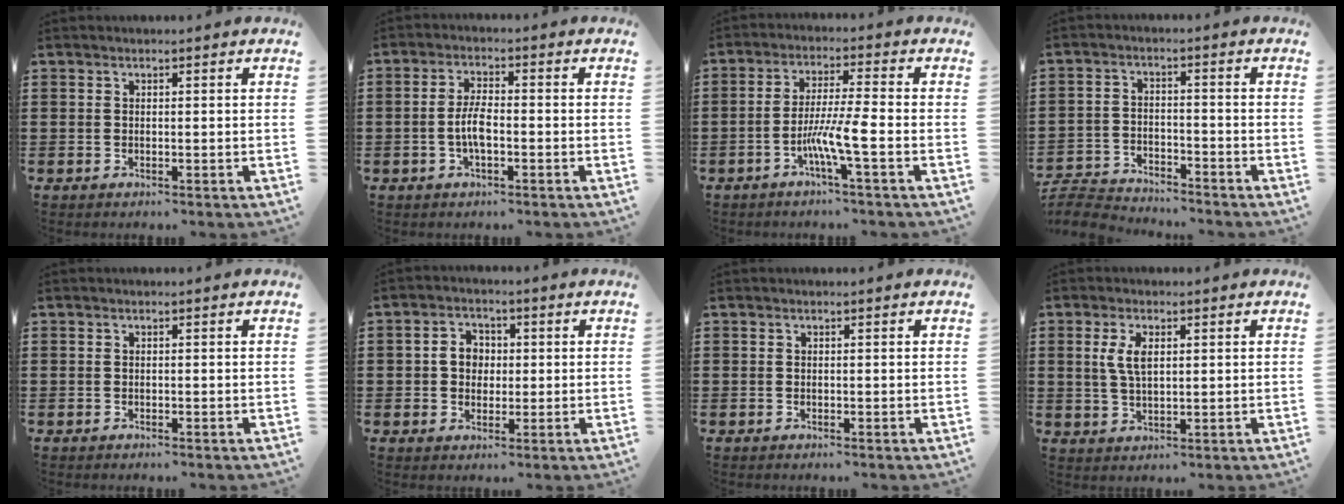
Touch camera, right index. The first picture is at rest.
{"total": 4.5, "force": [-1.1, 1.3, 4.1], "torque": [-0.096, -0.005, -0.027]}
{"total": 6.9, "force": [-2.8, -0.3, 6.3], "torque": [-0.128, -0.015, -0.057]}
{"total": 4.7, "force": [-4.6, 0.7, 0.4], "torque": [-0.030, -0.001, -0.101]}
{"total": 0.0}
{"total": 4.1, "force": [0.1, 3.5, 2.1], "torque": [-0.052, 0.012, -0.003]}
{"total": 0.0}
{"total": 4.4, "force": [1.1, 1.9, 3.8], "torque": [-0.080, 0.007, 0.018]}